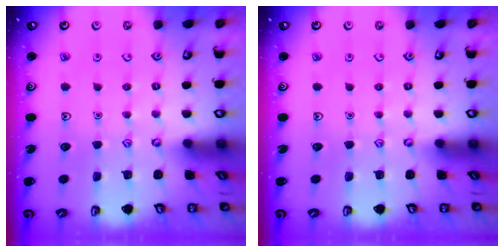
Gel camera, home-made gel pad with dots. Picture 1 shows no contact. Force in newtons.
{"total": 0.0}